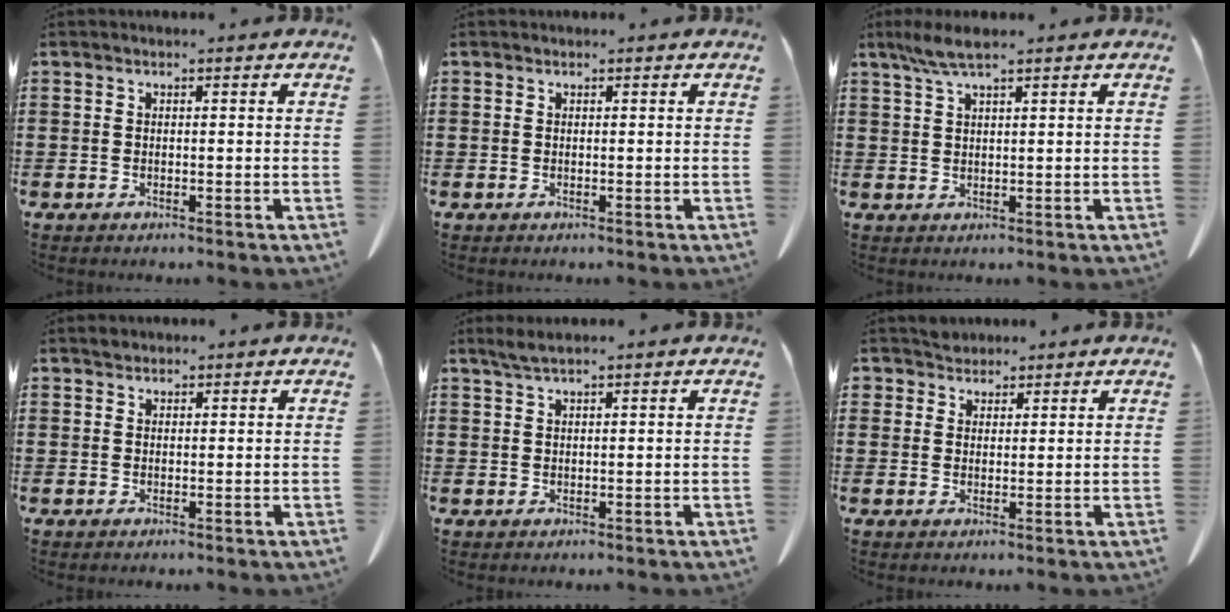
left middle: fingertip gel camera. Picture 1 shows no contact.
{"total": 0.0}
{"total": 4.1, "force": [2.6, 0.6, 3.0], "torque": [-0.063, 0.003, 0.047]}
{"total": 0.7, "force": [0.6, 0.4, 0.0], "torque": [0.005, -0.001, 0.011]}
{"total": 1.8, "force": [1.4, 0.1, 1.2], "torque": [-0.025, 0.000, 0.025]}
{"total": 2.3, "force": [2.1, 0.9, -0.2], "torque": [-0.004, 0.005, 0.043]}